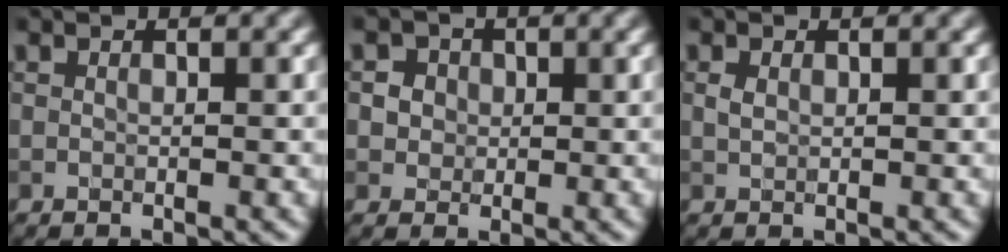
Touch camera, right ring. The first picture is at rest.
{"total": 3.8, "force": [1.4, 3.2, 1.6], "torque": [-0.024, 0.011, 0.019]}
{"total": 0.9, "force": [0.3, 0.6, 0.6], "torque": [-0.016, 0.000, 0.007]}